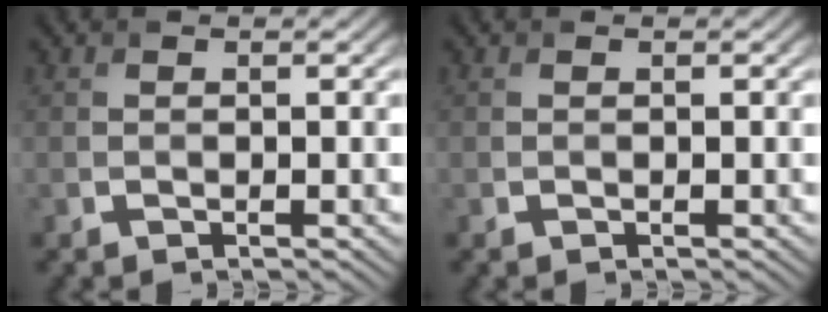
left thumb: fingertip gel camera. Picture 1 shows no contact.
{"total": 0.0}